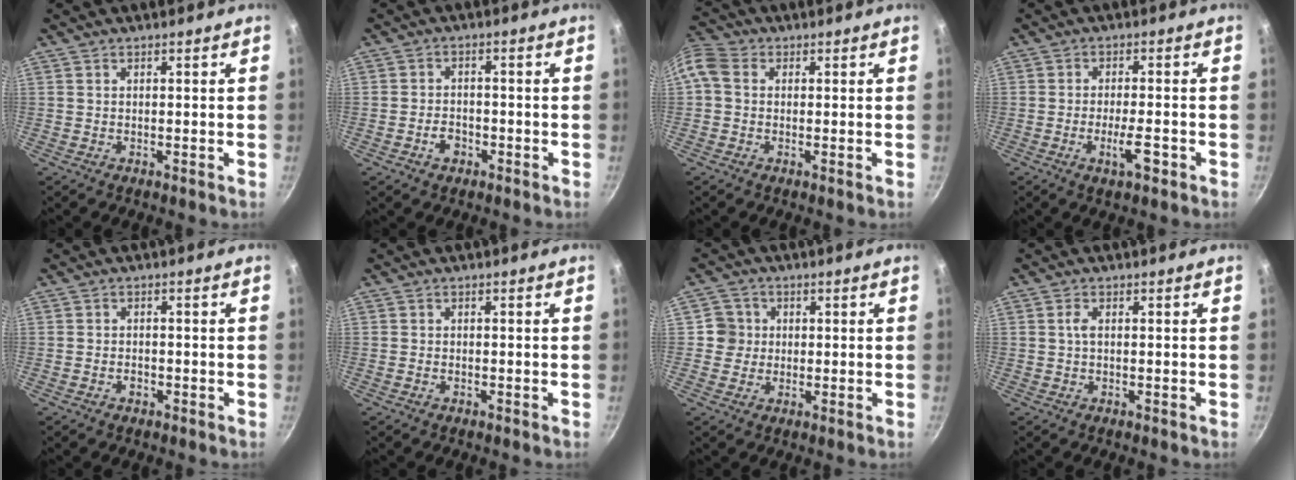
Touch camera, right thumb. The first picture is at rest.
{"total": 3.5, "force": [-1.8, 2.5, 1.7], "torque": [-0.017, 0.020, -0.030]}
{"total": 8.4, "force": [0.6, 6.8, 4.9], "torque": [-0.119, 0.026, -0.004]}
{"total": 5.2, "force": [-2.2, 1.5, 4.5], "torque": [-0.069, 0.011, -0.037]}
{"total": 1.7, "force": [-0.9, 1.2, 0.7], "torque": [-0.011, 0.012, -0.014]}
{"total": 0.7, "force": [-0.5, 0.5, 0.3], "torque": [-0.012, 0.007, -0.011]}
{"total": 4.2, "force": [0.2, 4.1, 0.6], "torque": [0.024, 0.007, -0.005]}
{"total": 1.4, "force": [0.2, 0.7, 1.3], "torque": [-0.027, 0.003, 0.002]}